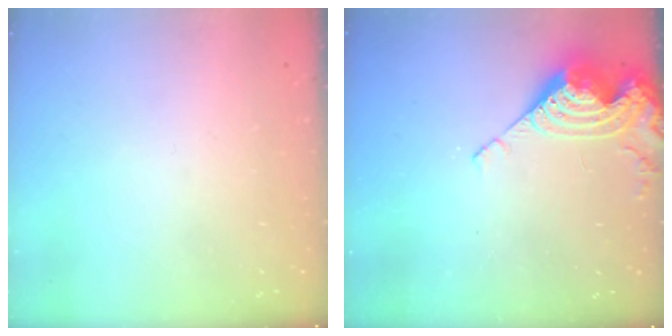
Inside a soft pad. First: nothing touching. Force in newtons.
{"total": 11.9, "press": 11.9, "slide": 0.8}